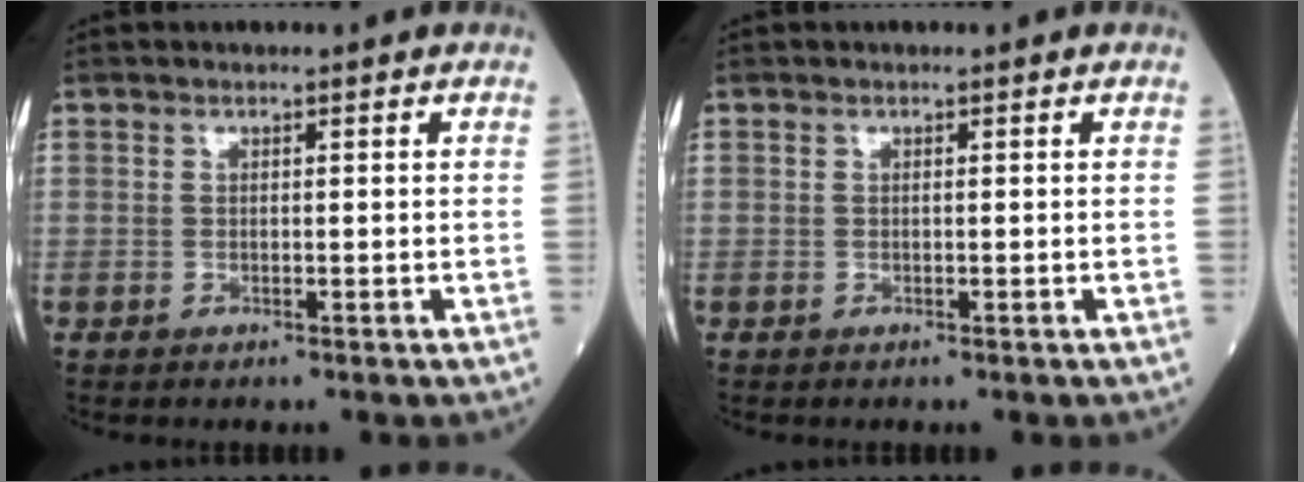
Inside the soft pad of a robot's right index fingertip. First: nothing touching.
{"total": 0.0}